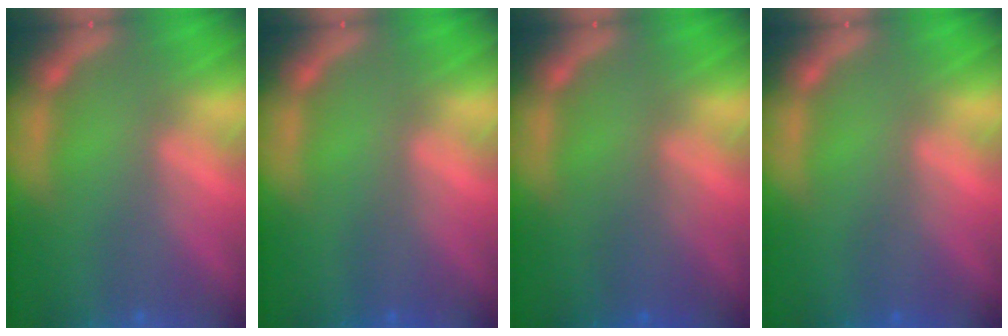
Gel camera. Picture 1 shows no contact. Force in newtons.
{"total": 1.0}
{"total": 2.5}
{"total": 1.5}